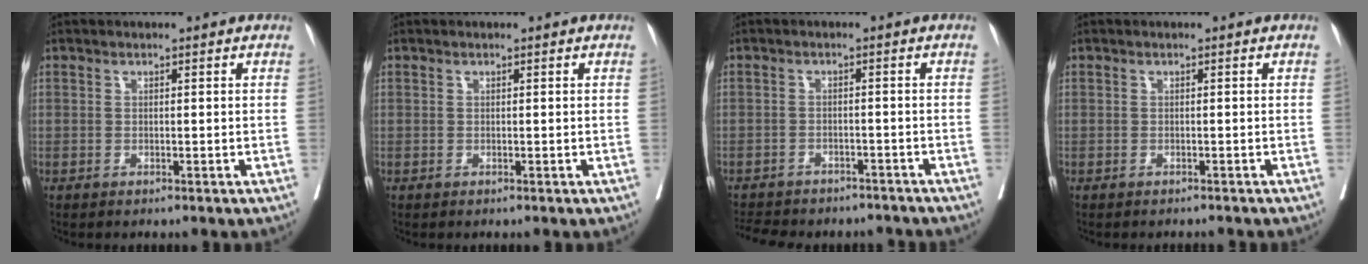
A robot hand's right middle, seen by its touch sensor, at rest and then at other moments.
{"total": 0.0}
{"total": 12.8, "force": [-11.3, 4.6, 4.0], "torque": [-0.088, 0.004, -0.141]}
{"total": 2.5, "force": [-2.4, 0.4, 0.5], "torque": [-0.005, -0.004, -0.032]}